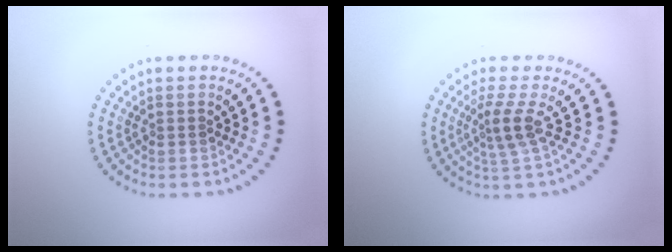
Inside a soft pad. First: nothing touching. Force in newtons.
{"total": 2.5, "press": 1.7, "slide": 1.8}